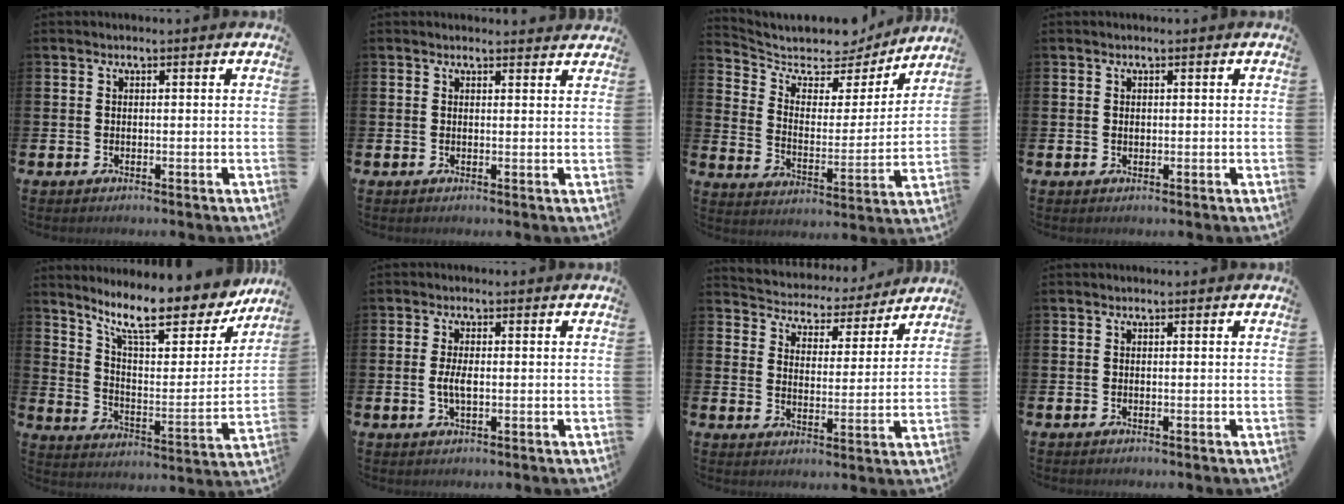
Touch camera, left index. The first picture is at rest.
{"total": 1.3, "force": [1.3, 0.1, 0.0], "torque": [0.009, -0.006, 0.021]}
{"total": 7.1, "force": [6.4, 2.8, 1.2], "torque": [-0.062, -0.053, 0.108]}
{"total": 0.5, "force": [0.2, 0.4, 0.3], "torque": [0.000, 0.000, 0.001]}
{"total": 12.5, "force": [10.2, 3.3, 6.4], "torque": [-0.136, -0.062, 0.172]}
{"total": 2.7, "force": [-0.2, 1.0, 2.5], "torque": [-0.046, 0.002, -0.006]}
{"total": 4.7, "force": [4.4, 1.5, -0.1], "torque": [-0.026, -0.041, 0.071]}
{"total": 0.0}